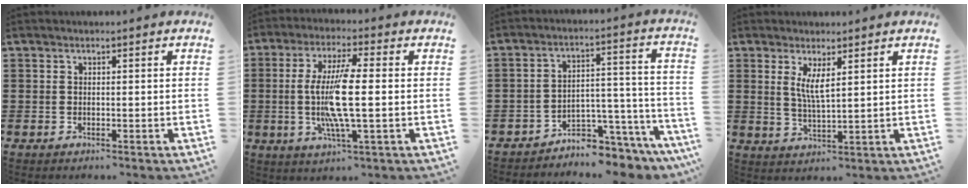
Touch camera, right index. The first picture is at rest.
{"total": 9.7, "force": [-0.6, 1.1, 9.6], "torque": [-0.196, -0.014, -0.020]}
{"total": 4.8, "force": [-4.6, 1.3, 0.9], "torque": [-0.021, 0.007, -0.091]}
{"total": 3.8, "force": [1.6, 0.7, 3.4], "torque": [-0.071, -0.002, 0.028]}